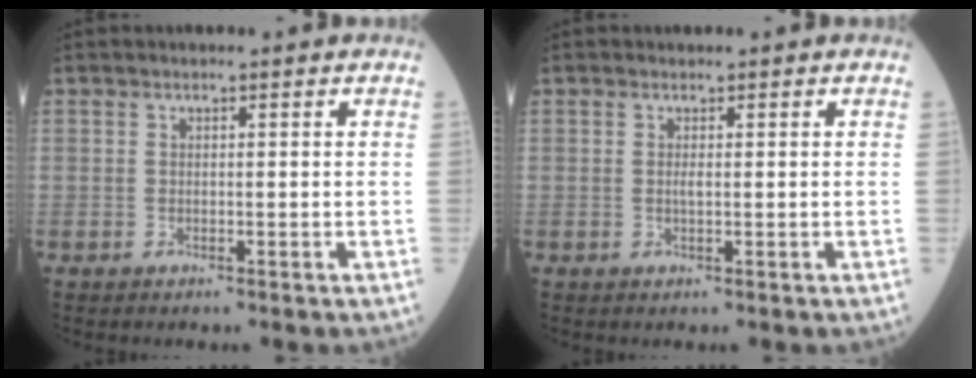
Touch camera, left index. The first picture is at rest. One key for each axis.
{"total": 0.6, "fx": 0.1, "fy": 0.1, "fz": 0.6, "tx": -0.017, "ty": -0.002, "tz": 0.001}